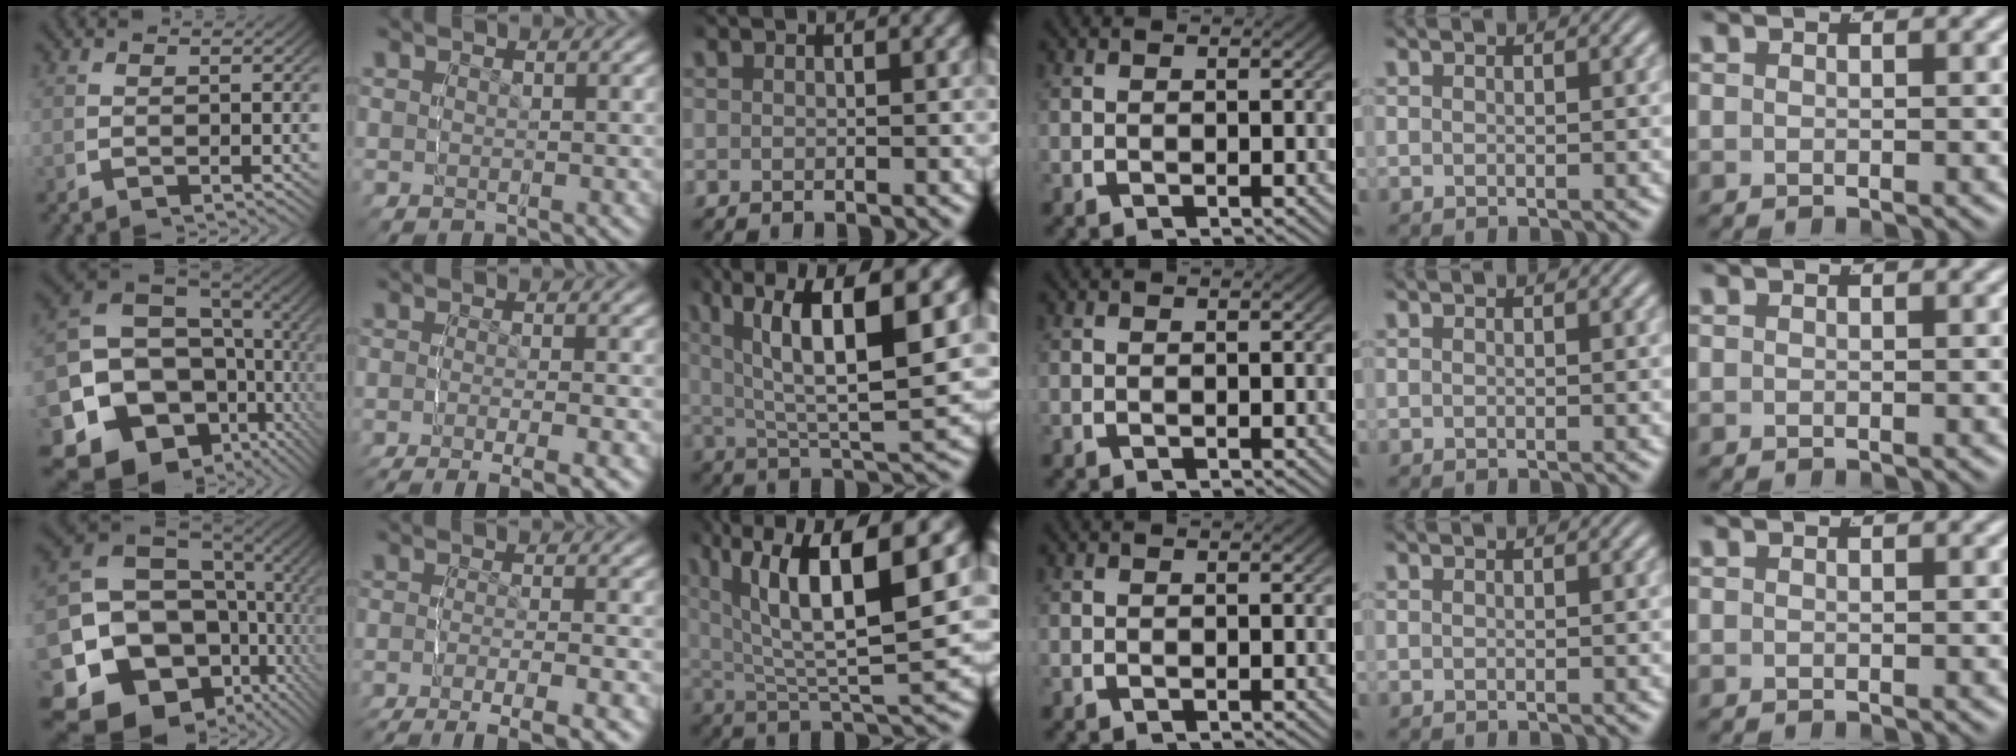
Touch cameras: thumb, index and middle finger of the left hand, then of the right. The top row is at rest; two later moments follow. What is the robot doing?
{"motion": "grasp_and_lifting", "object": "sponge"}